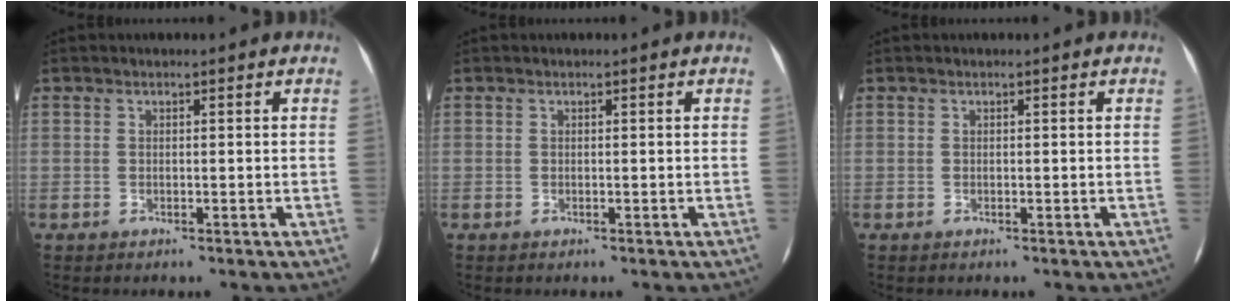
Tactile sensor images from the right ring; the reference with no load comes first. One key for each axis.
{"total": 0.0}
{"total": 0.0}